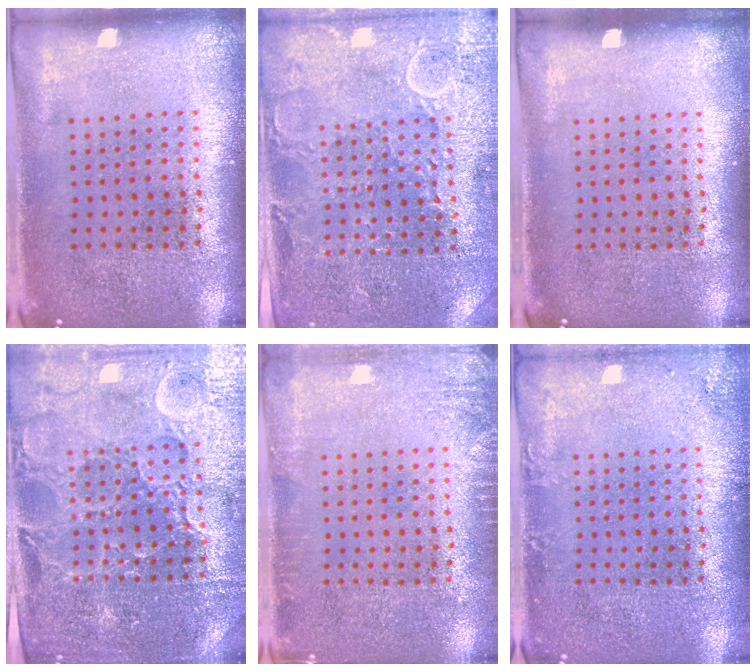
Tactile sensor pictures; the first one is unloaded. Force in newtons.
{"total": 2.9, "press": 2.8, "slide": 0.4}
{"total": 0.0}
{"total": 4.2, "press": 4.1, "slide": 1.1}
{"total": 2.0, "press": 1.9, "slide": 0.2}
{"total": 1.5, "press": 1.5, "slide": 0.1}